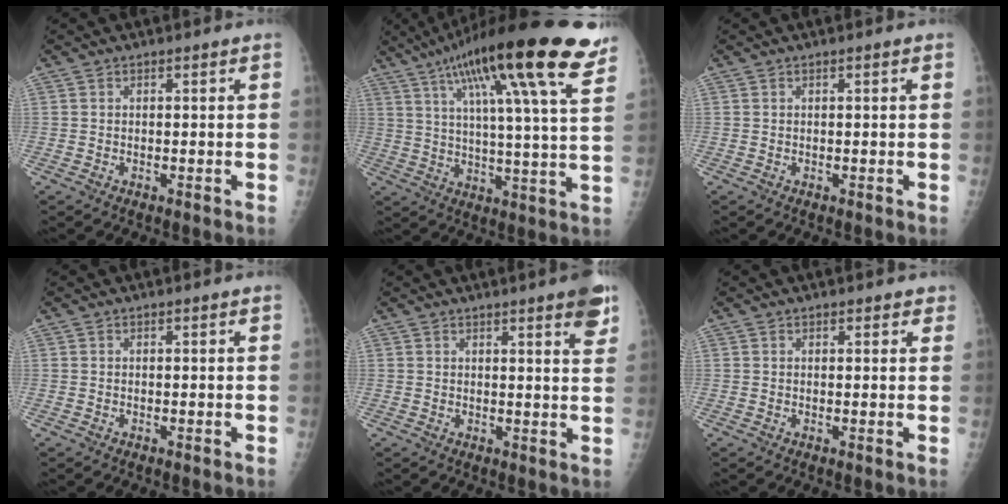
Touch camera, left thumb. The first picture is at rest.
{"total": 24.8, "force": [15.3, 3.5, 19.2], "torque": [-0.297, -0.036, 0.228]}
{"total": 0.0}
{"total": 0.0}
{"total": 5.8, "force": [3.5, 0.8, 4.5], "torque": [-0.046, -0.014, 0.041]}
{"total": 1.5, "force": [1.1, 0.9, 0.3], "torque": [0.017, -0.005, 0.006]}